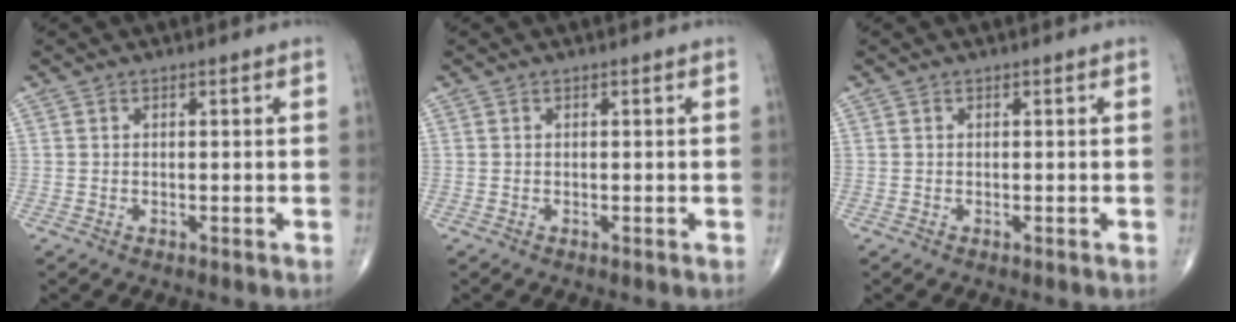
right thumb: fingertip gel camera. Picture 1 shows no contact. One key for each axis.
{"total": 0.0}
{"total": 0.0}